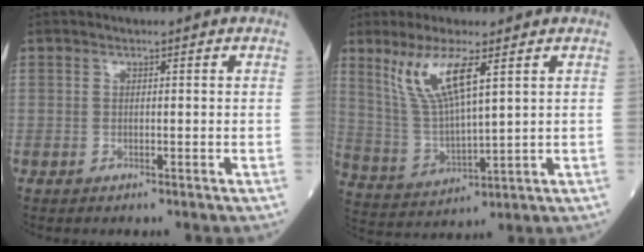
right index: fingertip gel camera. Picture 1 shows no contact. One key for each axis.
{"total": 9.9, "fx": 5.1, "fy": 1.4, "fz": 8.4, "tx": -0.181, "ty": -0.005, "tz": 0.109}